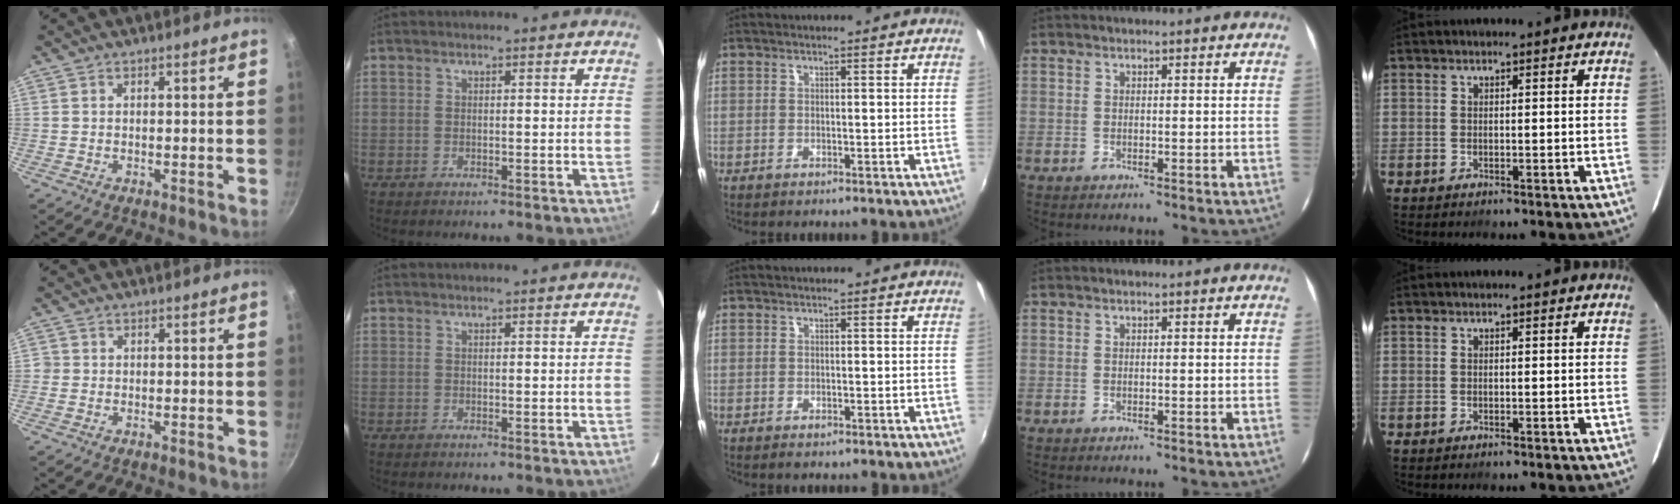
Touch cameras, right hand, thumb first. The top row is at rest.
{"thumb": {"total": 0.9, "force": [-0.2, 0.9, 0.2], "torque": [-0.001, 0.001, -0.005]}, "middle": {"total": 0.5, "force": [-0.4, 0.3, 0.2], "torque": [-0.004, -0.004, -0.008]}}